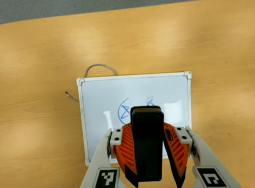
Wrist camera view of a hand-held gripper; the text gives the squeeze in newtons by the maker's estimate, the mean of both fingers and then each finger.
{"total": 8.2, "left": 7.8, "right": 8.5}